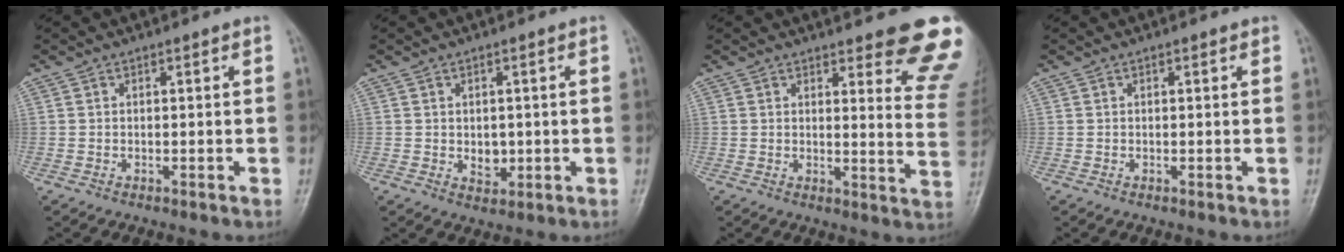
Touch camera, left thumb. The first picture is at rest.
{"total": 3.6, "force": [-0.2, 2.7, 2.5], "torque": [-0.022, -0.004, 0.004]}
{"total": 12.7, "force": [10.2, 2.9, 6.9], "torque": [-0.039, -0.077, 0.097]}
{"total": 0.5, "force": [0.2, 0.2, 0.5], "torque": [-0.008, 0.001, 0.001]}